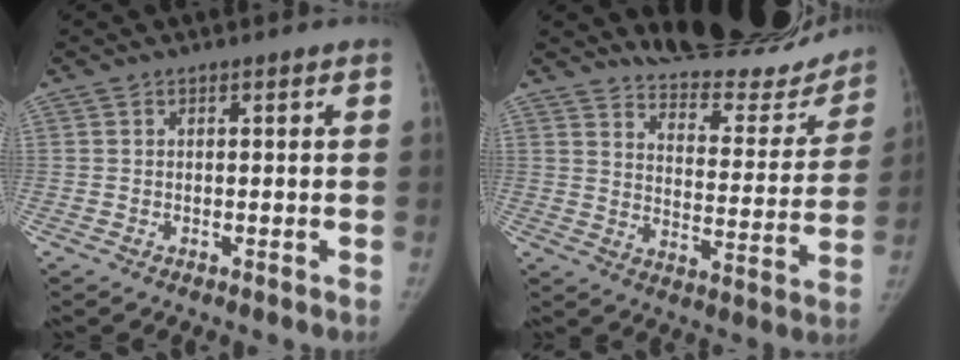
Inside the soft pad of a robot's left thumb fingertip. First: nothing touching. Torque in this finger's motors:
{"motor_torque": [1.20, -1.10, 0.99, -1.22, 0.02]}